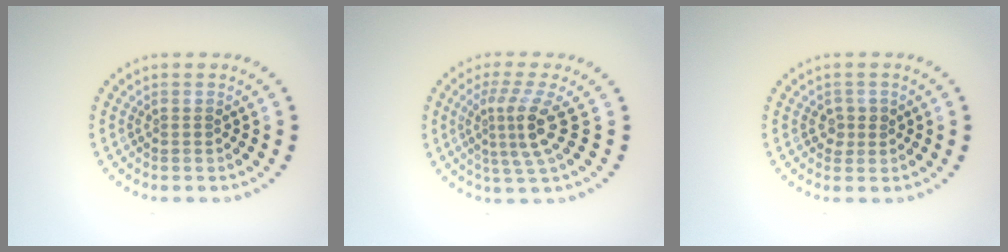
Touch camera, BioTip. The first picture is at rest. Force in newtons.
{"total": 3.8, "press": 2.7, "slide": 2.8}
{"total": 1.3, "press": 1.2, "slide": 0.4}